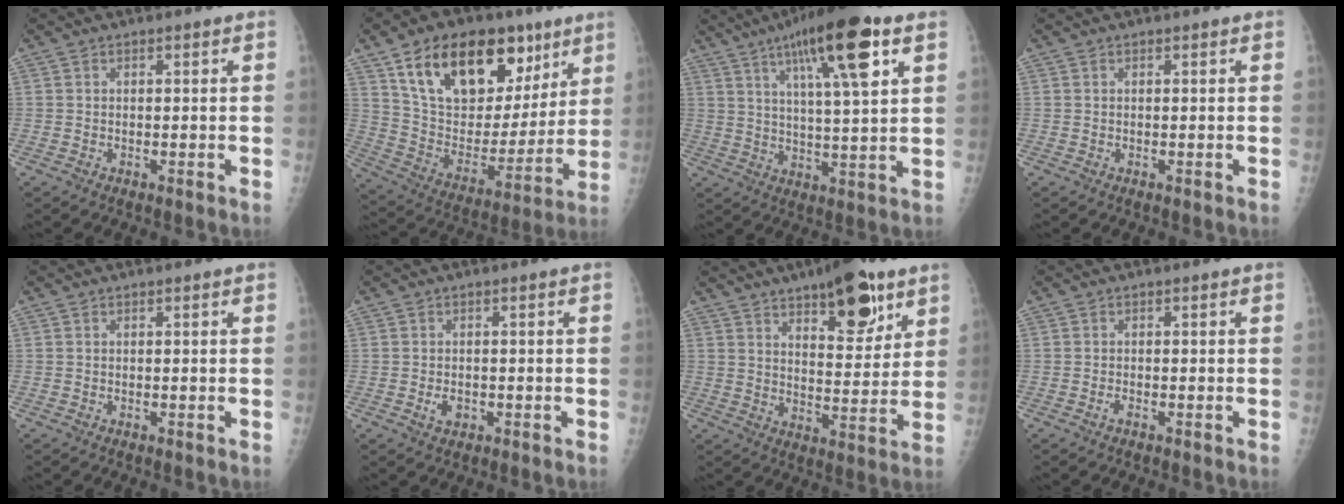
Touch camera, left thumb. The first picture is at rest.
{"total": 25.6, "force": [13.6, 14.4, 16.2], "torque": [-0.221, -0.026, 0.236]}
{"total": 16.4, "force": [8.0, 3.2, 14.0], "torque": [-0.218, -0.018, 0.127]}
{"total": 0.0}
{"total": 0.0}
{"total": 2.4, "force": [-0.8, 1.7, 1.5], "torque": [-0.020, 0.002, -0.009]}
{"total": 15.0, "force": [9.1, 5.9, 10.5], "torque": [-0.108, -0.049, 0.134]}
{"total": 0.9, "force": [-0.6, 0.3, 0.6], "torque": [-0.012, 0.004, -0.011]}